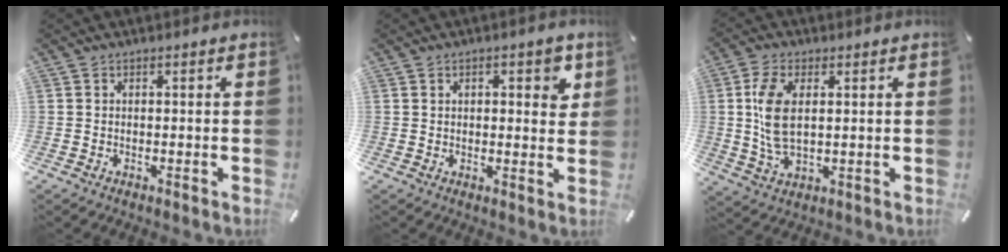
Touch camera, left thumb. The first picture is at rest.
{"total": 4.1, "force": [1.6, 1.9, 3.2], "torque": [-0.034, -0.005, 0.019]}
{"total": 9.3, "force": [1.6, 5.1, 7.6], "torque": [-0.179, -0.002, 0.026]}